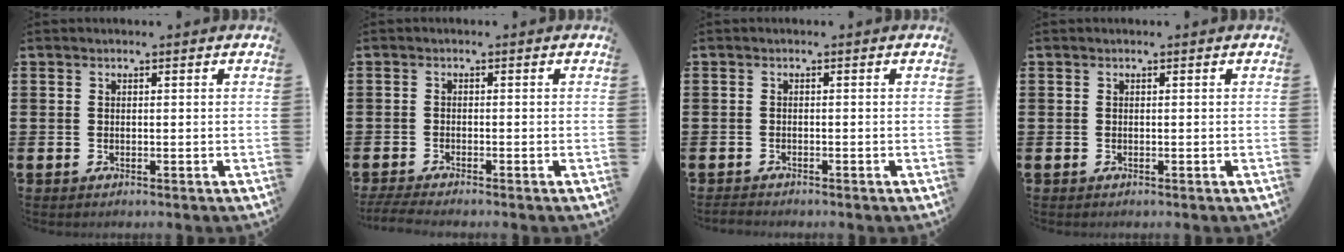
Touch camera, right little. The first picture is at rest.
{"total": 1.5, "force": [-1.2, 0.0, 0.8], "torque": [-0.013, 0.000, -0.024]}
{"total": 0.8, "force": [-0.7, 0.1, 0.2], "torque": [-0.006, 0.000, -0.016]}
{"total": 0.0}